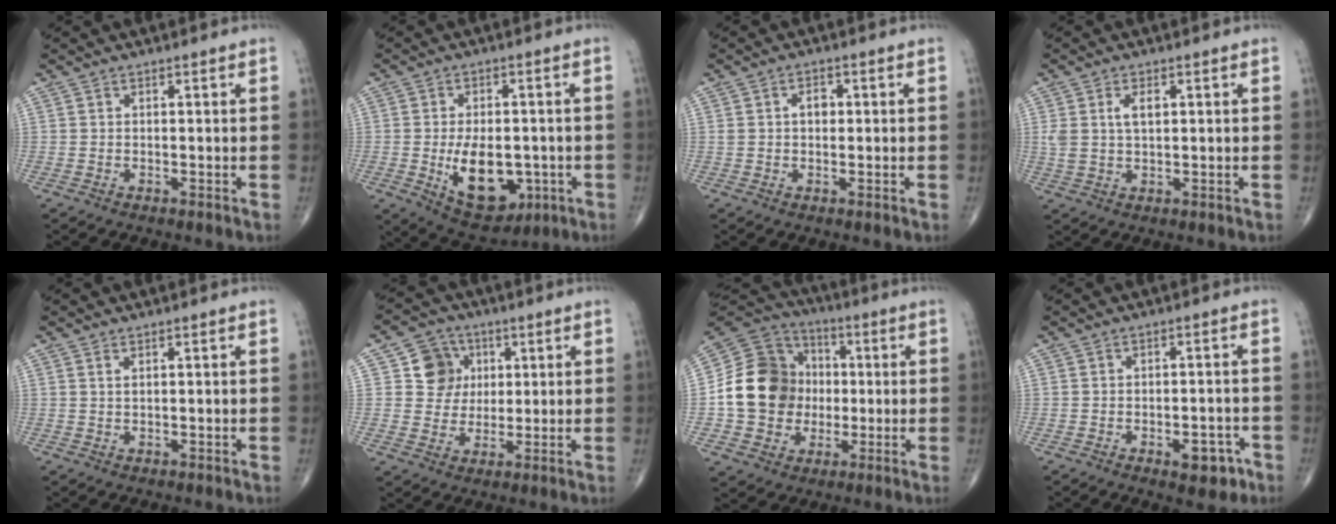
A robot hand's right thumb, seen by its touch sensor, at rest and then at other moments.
{"total": 13.4, "force": [-3.0, 7.8, 10.4], "torque": [-0.137, -0.003, -0.028]}
{"total": 2.7, "force": [0.4, 1.9, 2.0], "torque": [-0.028, 0.008, 0.007]}
{"total": 4.6, "force": [1.4, 2.3, 3.7], "torque": [-0.076, 0.003, 0.030]}
{"total": 0.7, "force": [0.4, 0.2, 0.5], "torque": [-0.013, 0.003, 0.008]}
{"total": 8.1, "force": [2.2, 7.4, 2.4], "torque": [-0.002, 0.000, 0.034]}
{"total": 16.5, "force": [-0.7, 14.4, 8.1], "torque": [-0.114, 0.027, -0.014]}
{"total": 5.7, "force": [-2.8, 2.8, 4.0], "torque": [-0.033, 0.017, -0.032]}